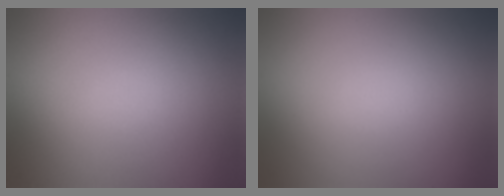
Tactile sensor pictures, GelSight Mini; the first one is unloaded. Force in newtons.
{"total": 0.0}